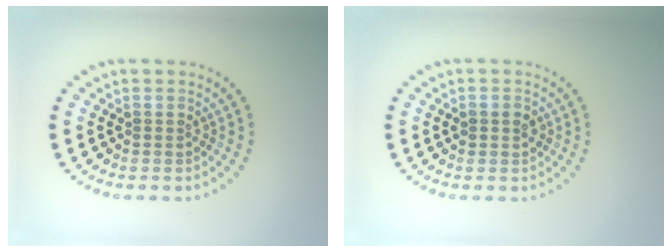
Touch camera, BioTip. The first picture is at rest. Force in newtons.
{"total": 1.0, "press": 1.0, "slide": 0.1}